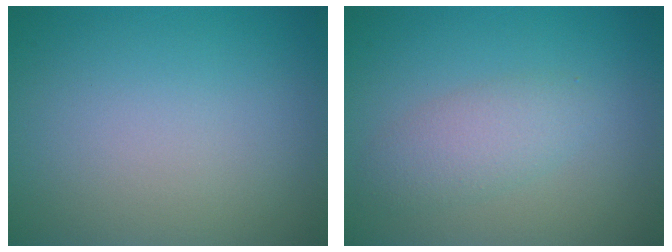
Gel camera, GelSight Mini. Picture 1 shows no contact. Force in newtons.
{"total": 2.7, "press": 2.7, "slide": 0.1}